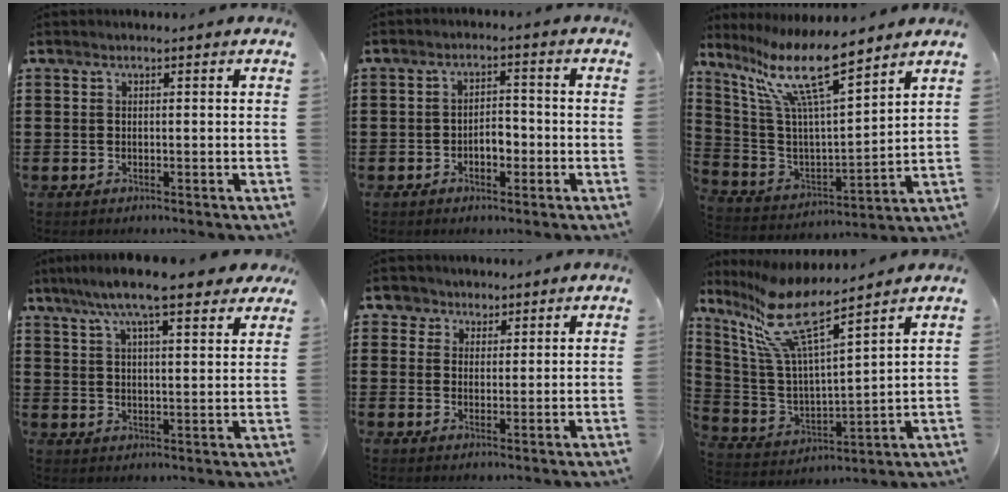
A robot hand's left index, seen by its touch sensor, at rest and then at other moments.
{"total": 3.3, "force": [-1.3, 1.8, 2.5], "torque": [-0.048, 0.007, -0.026]}
{"total": 13.5, "force": [9.2, 2.5, 9.6], "torque": [-0.218, -0.046, 0.156]}
{"total": 9.6, "force": [7.5, 1.4, 5.7], "torque": [-0.126, -0.017, 0.132]}
{"total": 3.1, "force": [1.9, 2.4, 0.0], "torque": [-0.017, 0.012, 0.035]}
{"total": 11.3, "force": [8.6, 1.4, 7.3], "torque": [-0.181, -0.057, 0.143]}